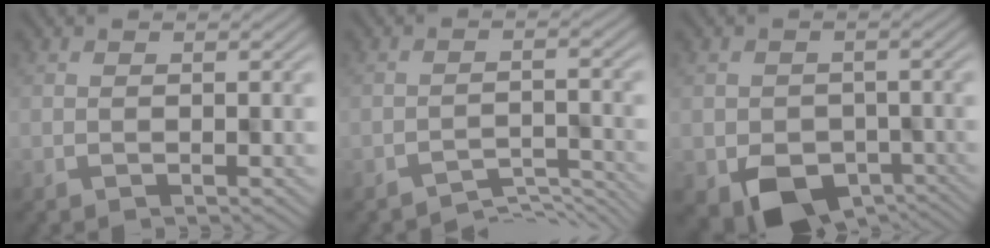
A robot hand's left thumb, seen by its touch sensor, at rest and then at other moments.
{"total": 3.9, "force": [-3.5, 1.0, 1.5], "torque": [-0.020, -0.003, -0.048]}
{"total": 7.5, "force": [-3.4, 5.5, 3.8], "torque": [-0.066, -0.036, -0.040]}